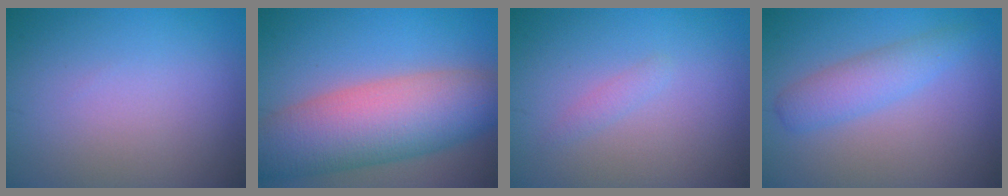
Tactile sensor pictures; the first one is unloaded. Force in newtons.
{"total": 10.4, "press": 10.4, "slide": 0.6}
{"total": 0.9, "press": 0.9, "slide": 0.0}
{"total": 3.0, "press": 3.0, "slide": 0.1}